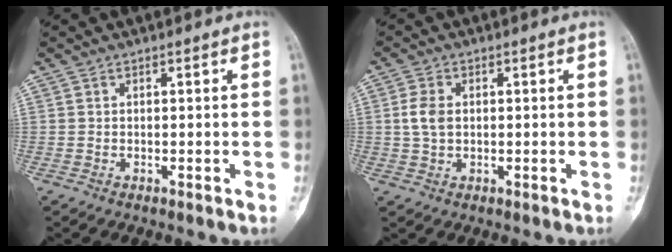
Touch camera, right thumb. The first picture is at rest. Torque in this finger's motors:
{"motor_torque": [0.40, 0.17, 0.18, -0.30, 0.19]}